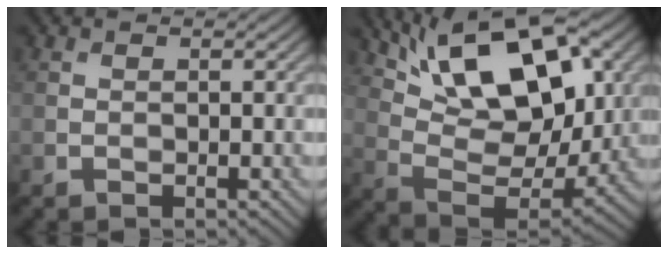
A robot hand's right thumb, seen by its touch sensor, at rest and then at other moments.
{"total": 16.4, "force": [8.5, 7.4, 11.9], "torque": [-0.215, 0.016, 0.129]}